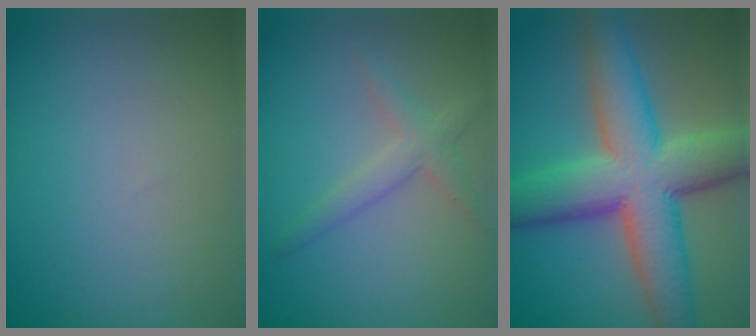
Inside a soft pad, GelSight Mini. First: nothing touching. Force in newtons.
{"total": 2.3, "press": 2.3, "slide": 0.1}
{"total": 11.5, "press": 11.5, "slide": 0.4}